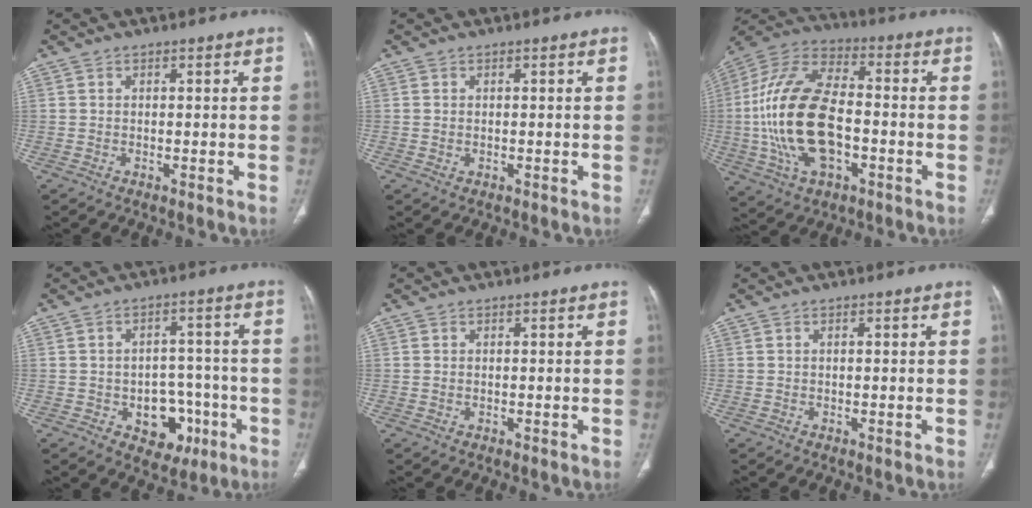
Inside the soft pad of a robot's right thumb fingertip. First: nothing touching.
{"total": 0.7, "force": [0.0, 0.6, 0.4], "torque": [-0.013, 0.001, 0.004]}
{"total": 22.0, "force": [-3.0, 12.0, 18.2], "torque": [-0.372, 0.022, -0.052]}
{"total": 9.5, "force": [-3.5, 7.0, 5.5], "torque": [-0.031, 0.034, -0.037]}
{"total": 0.0}
{"total": 0.0}